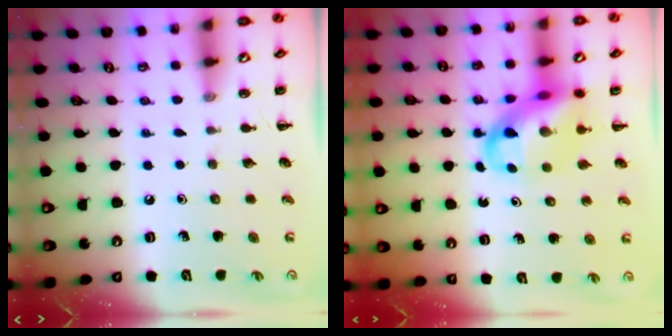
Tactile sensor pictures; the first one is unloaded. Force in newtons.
{"total": 11.7, "press": 11.3, "slide": 2.7}